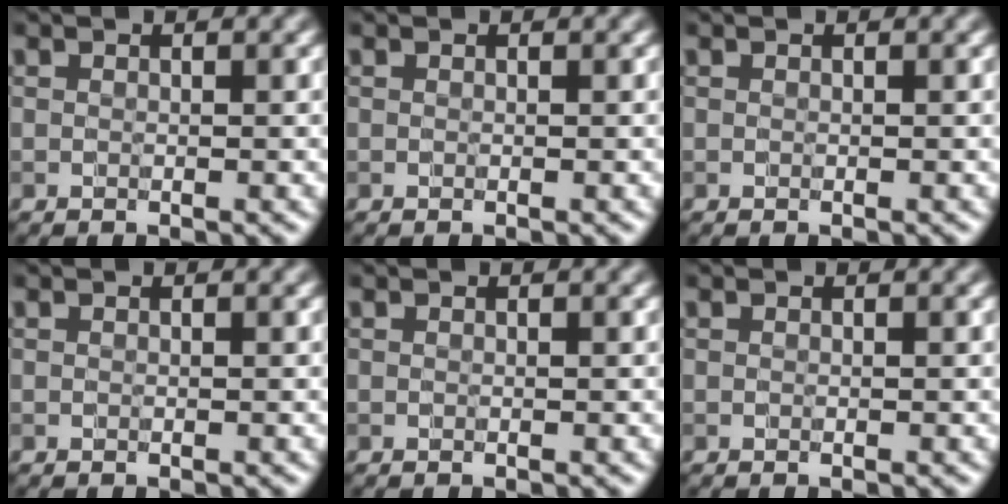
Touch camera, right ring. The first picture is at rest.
{"total": 0.0}
{"total": 0.0}
{"total": 0.0}
{"total": 0.0}
{"total": 0.0}